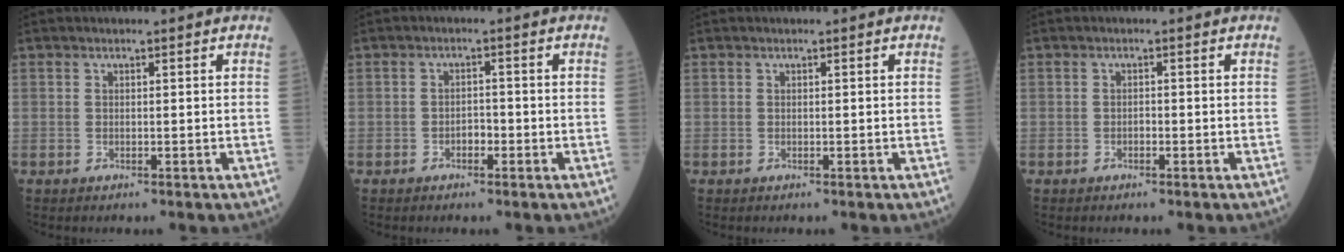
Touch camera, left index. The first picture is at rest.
{"total": 1.7, "force": [-0.9, 0.9, 1.2], "torque": [-0.015, 0.005, -0.017]}
{"total": 0.0}
{"total": 0.6, "force": [-0.3, 0.3, 0.4], "torque": [-0.005, 0.002, -0.008]}